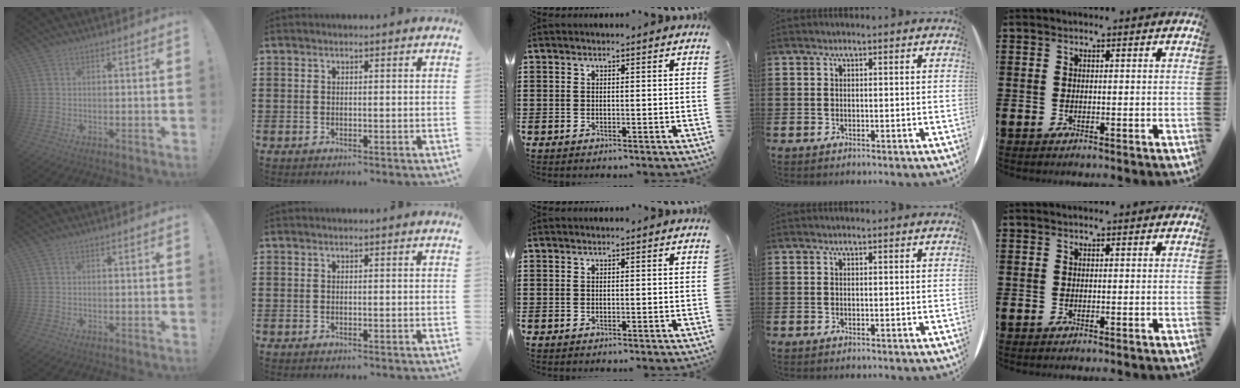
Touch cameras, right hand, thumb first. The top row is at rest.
{}